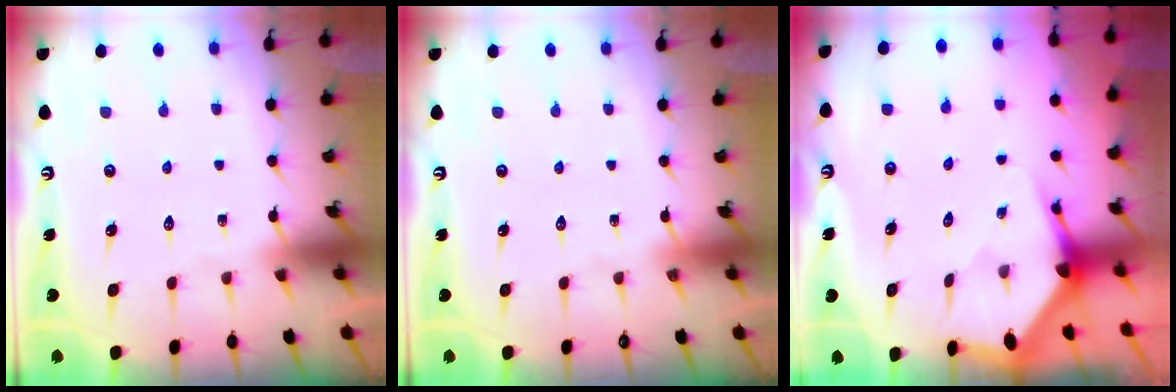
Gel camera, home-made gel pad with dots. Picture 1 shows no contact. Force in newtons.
{"total": 0.0}
{"total": 2.9, "press": 2.9, "slide": 0.2}